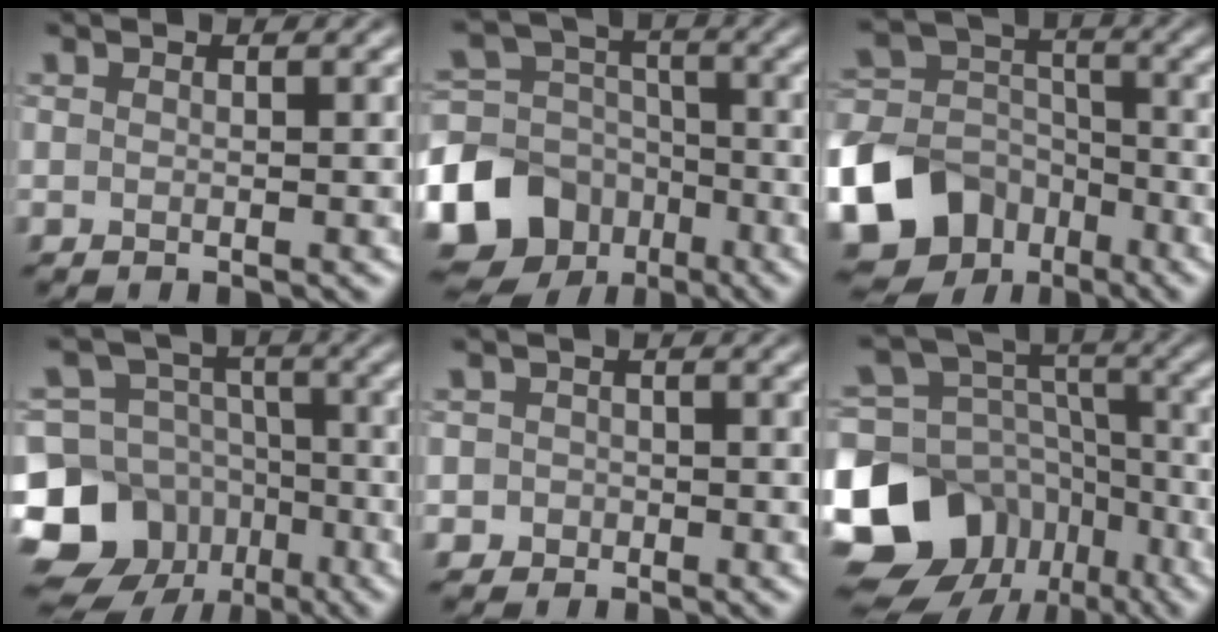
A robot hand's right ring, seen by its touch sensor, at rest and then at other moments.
{"total": 12.9, "force": [-6.2, 10.5, 4.2], "torque": [-0.108, -0.027, -0.119]}
{"total": 14.6, "force": [-7.6, 11.3, 5.2], "torque": [-0.136, -0.032, -0.139]}
{"total": 15.6, "force": [-7.6, 12.8, 4.7], "torque": [-0.123, -0.031, -0.140]}
{"total": 2.4, "force": [-0.8, 2.3, 0.1], "torque": [0.025, 0.011, -0.031]}
{"total": 14.5, "force": [-7.2, 11.2, 5.6], "torque": [-0.144, 0.012, -0.117]}